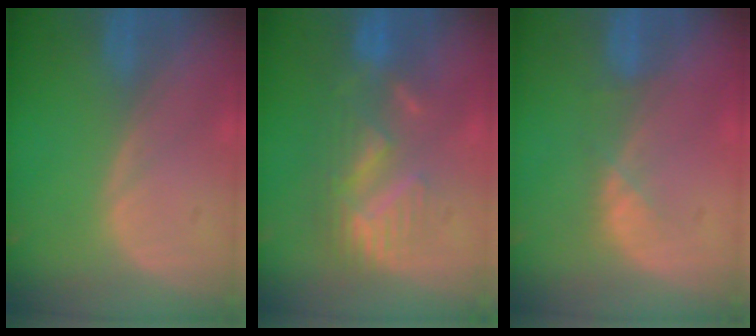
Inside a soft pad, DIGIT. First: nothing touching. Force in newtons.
{"total": 8.9, "press": 8.0, "slide": 3.7}
{"total": 2.3, "press": 2.2, "slide": 0.7}